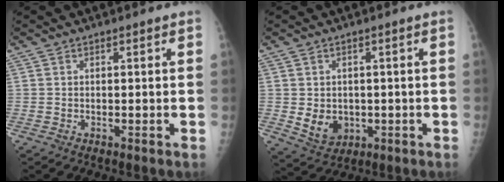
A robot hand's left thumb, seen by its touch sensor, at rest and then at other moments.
{"total": 5.9, "force": [-0.6, 4.9, 3.3], "torque": [-0.034, -0.005, 0.008]}